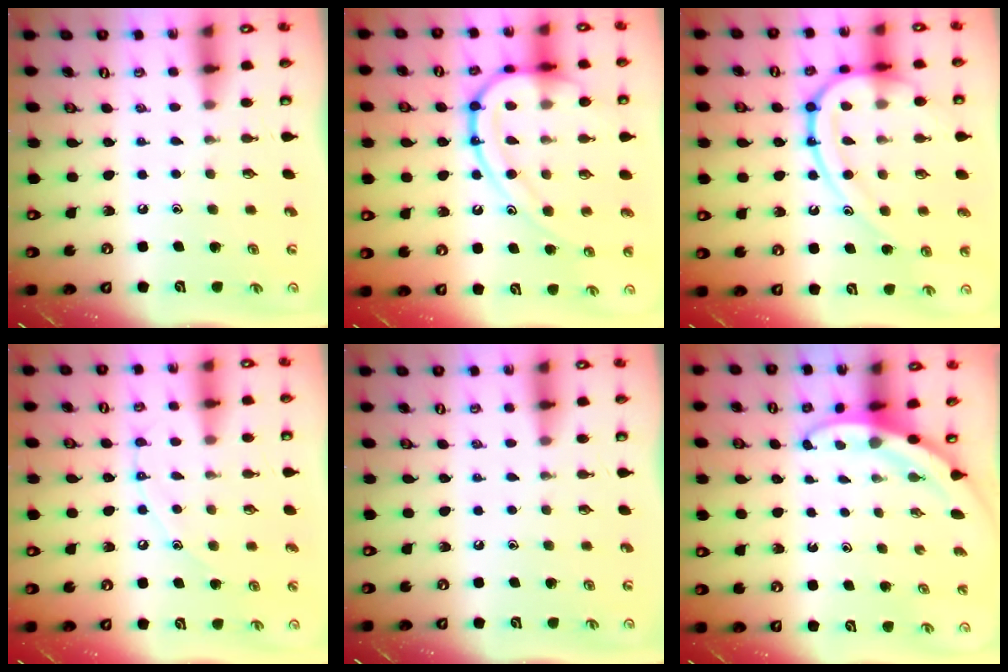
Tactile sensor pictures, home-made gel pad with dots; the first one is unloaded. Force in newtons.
{"total": 19.1, "press": 19.1, "slide": 1.6}
{"total": 17.7, "press": 17.6, "slide": 1.5}
{"total": 8.0, "press": 8.0, "slide": 0.7}
{"total": 0.0}
{"total": 3.5, "press": 3.5, "slide": 0.1}